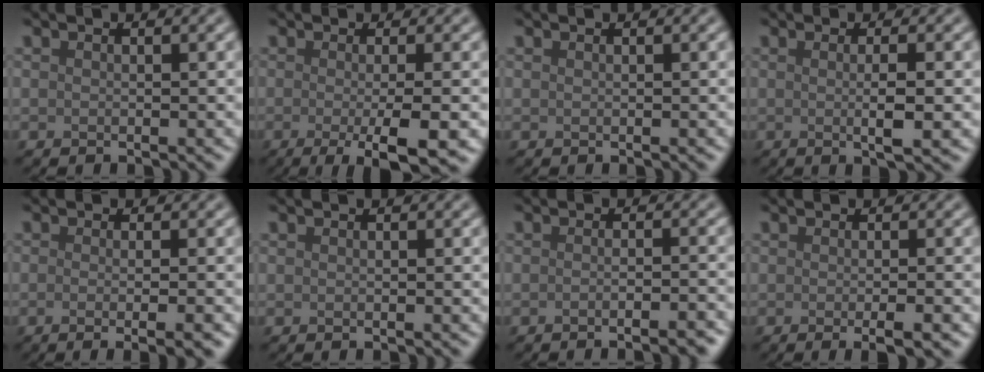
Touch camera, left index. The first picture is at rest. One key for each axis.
{"total": 6.5, "fx": -1.7, "fy": 1.6, "fz": 6.1, "tx": -0.079, "ty": -0.013, "tz": -0.024}
{"total": 0.0}
{"total": 3.3, "fx": -0.1, "fy": 0.7, "fz": 3.2, "tx": -0.048, "ty": -0.004, "tz": -0.002}
{"total": 5.4, "fx": -1.0, "fy": 2.5, "fz": 4.7, "tx": -0.021, "ty": 0.002, "tz": -0.027}
{"total": 0.0}
{"total": 3.6, "fx": -2.2, "fy": 1.0, "fz": 2.7, "tx": -0.022, "ty": 0.011, "tz": -0.035}
{"total": 3.0, "fx": -0.9, "fy": 0.8, "fz": 2.8, "tx": -0.026, "ty": -0.004, "tz": -0.012}